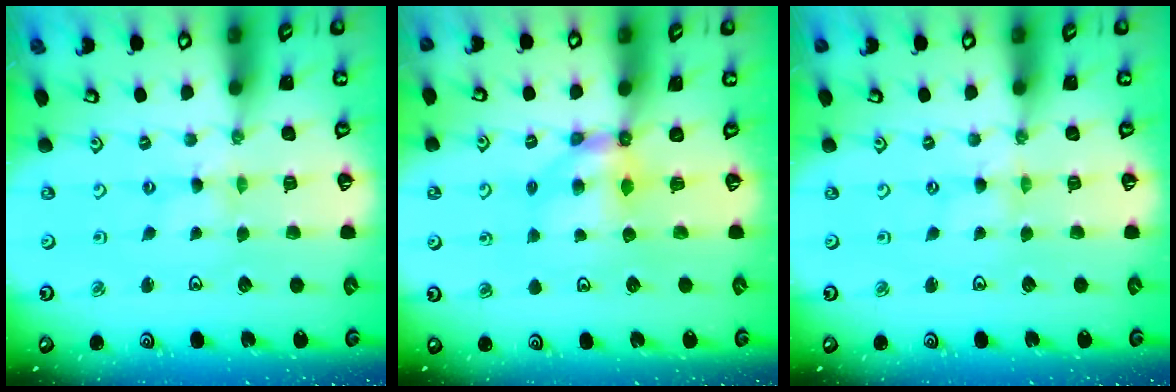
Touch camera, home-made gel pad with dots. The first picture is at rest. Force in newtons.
{"total": 6.1, "press": 6.1, "slide": 0.6}
{"total": 0.0}